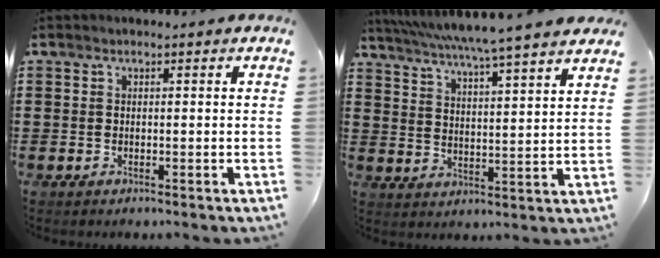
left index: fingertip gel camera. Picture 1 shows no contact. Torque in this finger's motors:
{"motor_torque": [0.54, 0.34, 1.05, 0.21]}